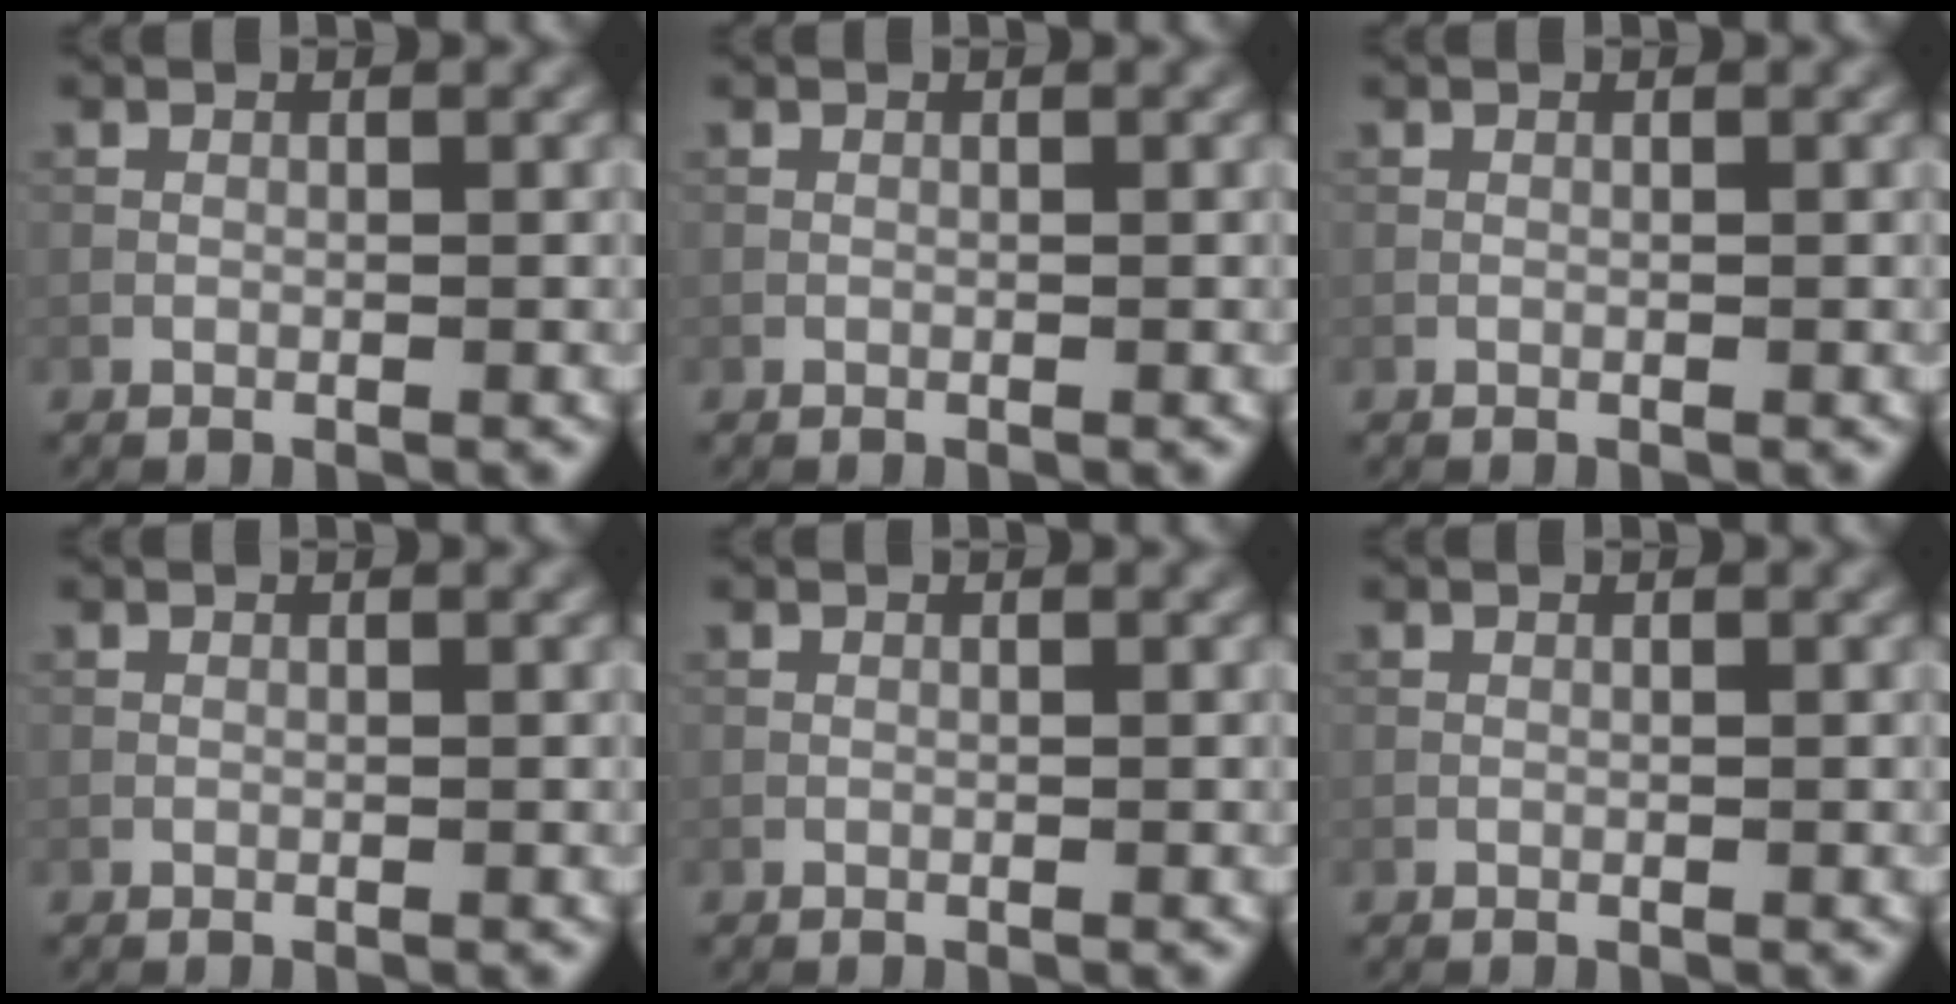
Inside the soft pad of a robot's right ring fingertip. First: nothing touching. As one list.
[{"total": 0.0}, {"total": 0.0}, {"total": 0.0}, {"total": 0.0}, {"total": 0.0}]